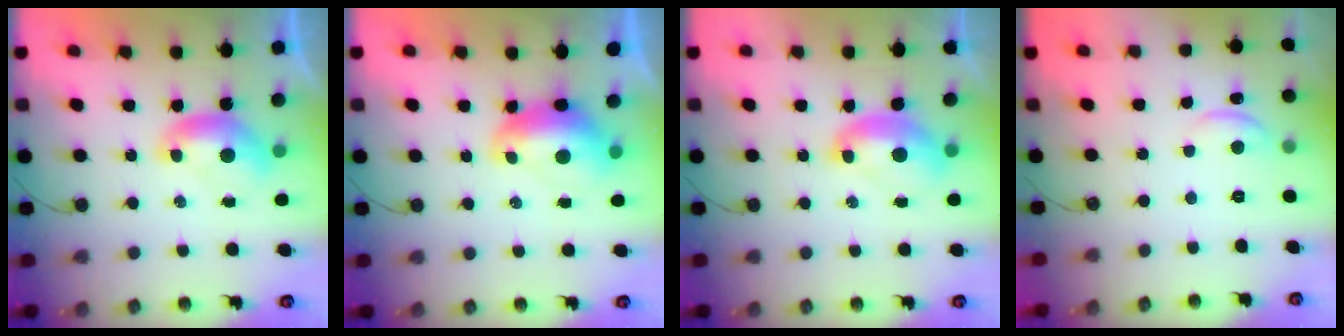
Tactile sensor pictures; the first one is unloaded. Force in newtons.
{"total": 2.2, "press": 2.1, "slide": 0.7}
{"total": 2.0, "press": 1.9, "slide": 0.7}
{"total": 1.1, "press": 1.0, "slide": 0.6}